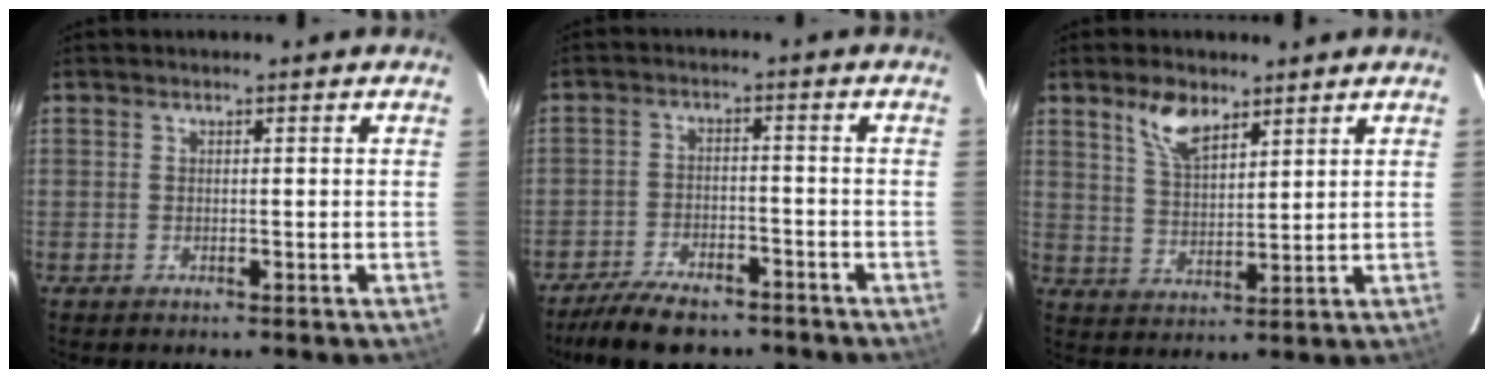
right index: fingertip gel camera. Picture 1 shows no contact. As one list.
[{"total": 11.7, "force": [-9.5, 4.4, 5.2], "torque": [-0.122, -0.005, -0.149]}, {"total": 7.2, "force": [4.8, 3.2, 4.3], "torque": [-0.078, 0.006, 0.096]}]